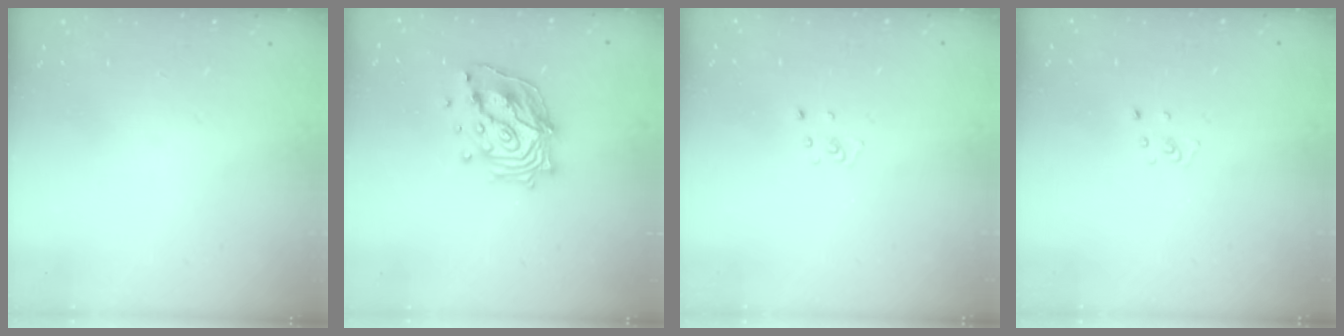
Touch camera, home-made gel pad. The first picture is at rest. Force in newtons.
{"total": 14.8, "press": 14.6, "slide": 2.2}
{"total": 2.6, "press": 2.6, "slide": 0.3}
{"total": 2.6, "press": 2.6, "slide": 0.3}